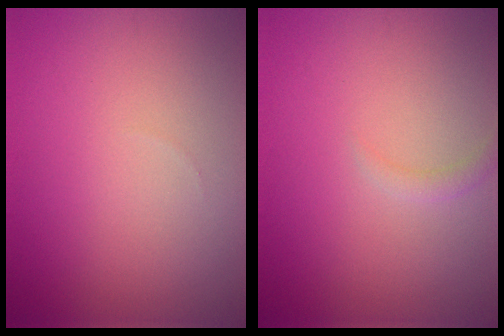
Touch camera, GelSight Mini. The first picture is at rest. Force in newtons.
{"total": 0.9, "press": 0.9, "slide": 0.1}